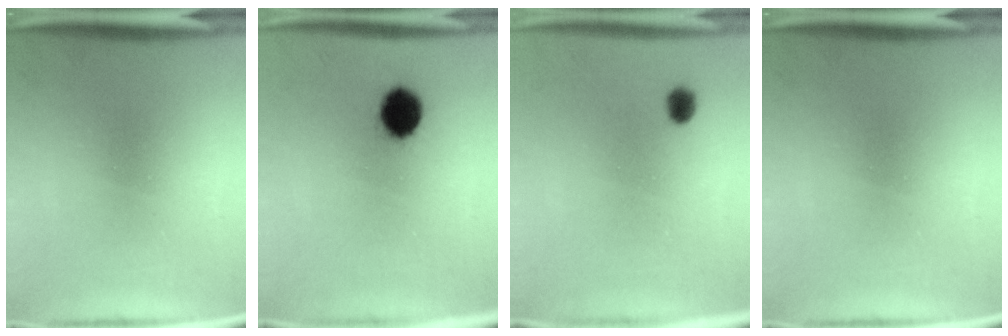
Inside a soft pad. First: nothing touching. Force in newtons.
{"total": 8.2}
{"total": 2.7}
{"total": 0.0}